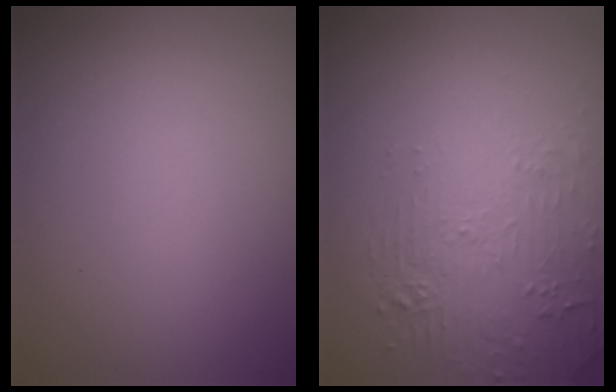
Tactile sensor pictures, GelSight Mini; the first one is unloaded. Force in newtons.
{"total": 2.1, "press": 1.5, "slide": 1.5}